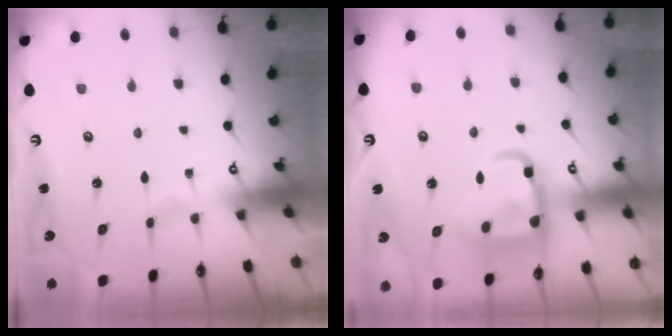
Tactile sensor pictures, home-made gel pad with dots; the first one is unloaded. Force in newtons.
{"total": 14.5, "press": 14.5, "slide": 1.4}